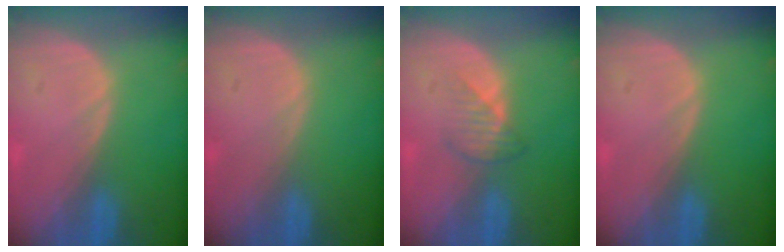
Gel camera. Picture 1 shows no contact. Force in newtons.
{"total": 0.0}
{"total": 2.7, "press": 2.6, "slide": 0.5}
{"total": 0.0}